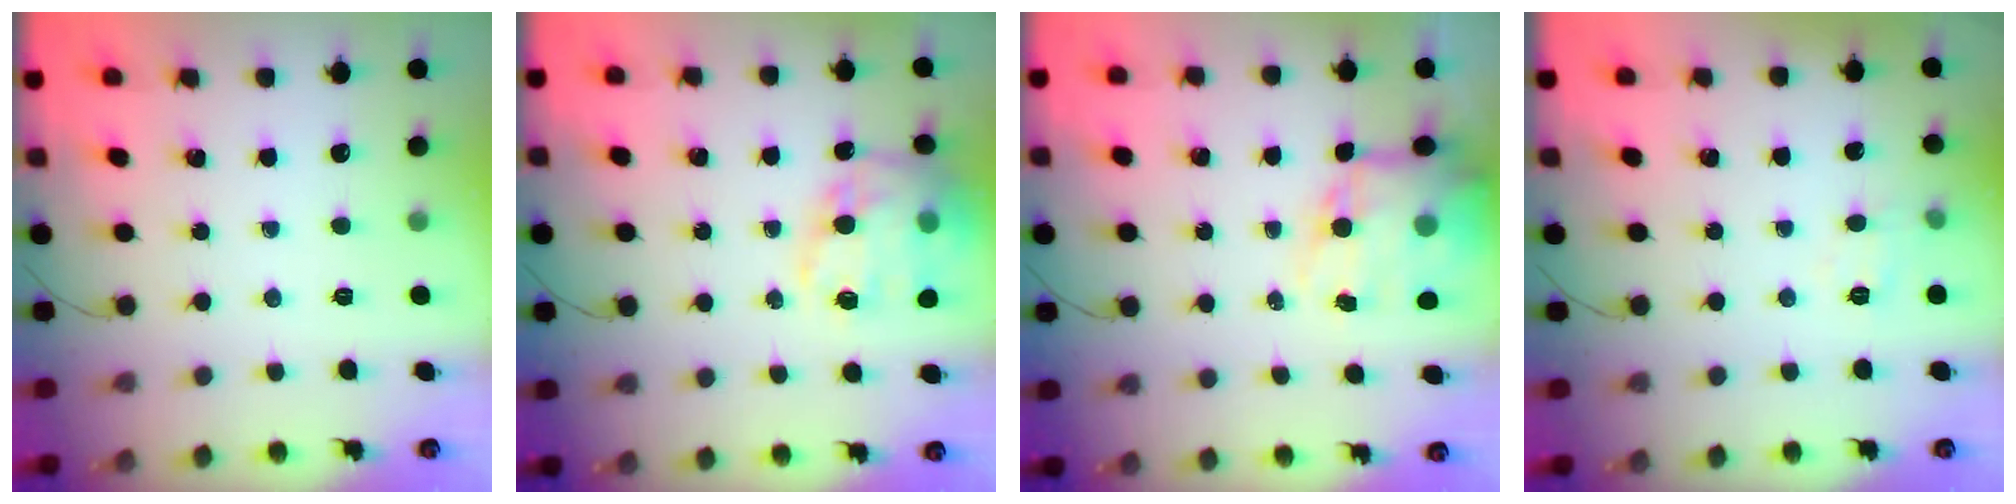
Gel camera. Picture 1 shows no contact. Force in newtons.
{"total": 20.5, "press": 20.2, "slide": 3.4}
{"total": 15.6, "press": 15.1, "slide": 3.8}
{"total": 4.4, "press": 4.2, "slide": 1.3}